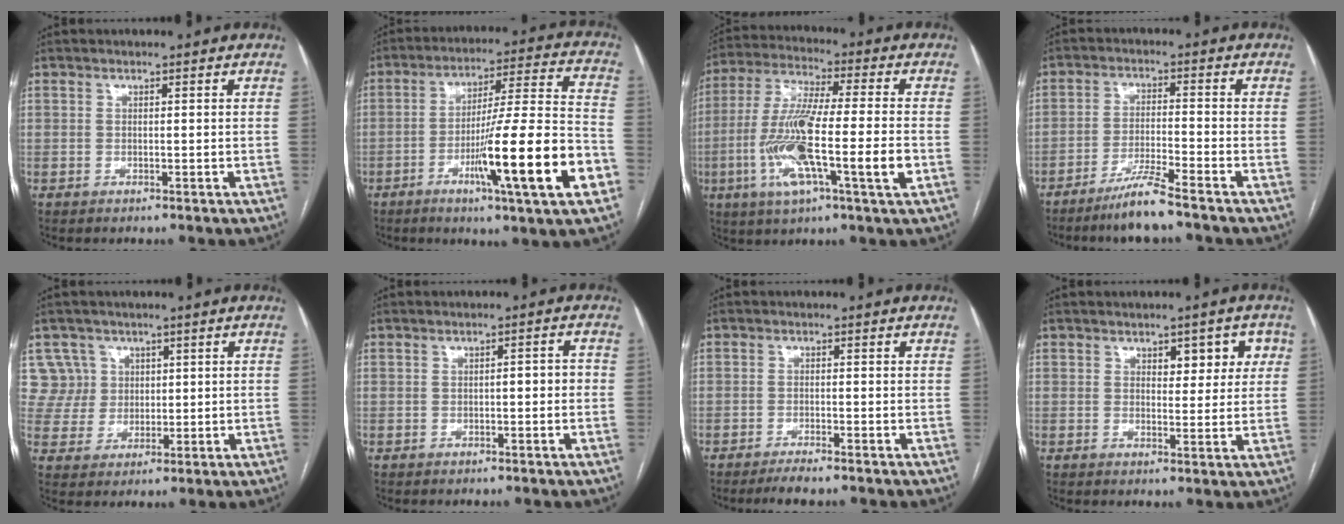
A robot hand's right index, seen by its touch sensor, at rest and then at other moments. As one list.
[{"total": 19.2, "force": [-7.1, -0.1, 17.8], "torque": [-0.267, -0.010, -0.109]}, {"total": 16.6, "force": [-4.0, 1.2, 16.0], "torque": [-0.315, -0.009, -0.075]}, {"total": 6.3, "force": [-5.0, -0.5, 3.7], "torque": [-0.070, -0.020, -0.097]}, {"total": 6.4, "force": [2.5, 5.9, -0.4], "torque": [0.017, 0.019, 0.058]}, {"total": 2.1, "force": [-0.5, 0.6, 2.0], "torque": [-0.026, 0.009, -0.007]}, {"total": 2.9, "force": [-2.5, 0.1, 1.5], "torque": [-0.027, -0.006, -0.045]}, {"total": 5.3, "force": [2.1, 2.7, 4.1], "torque": [-0.038, 0.011, 0.027]}]